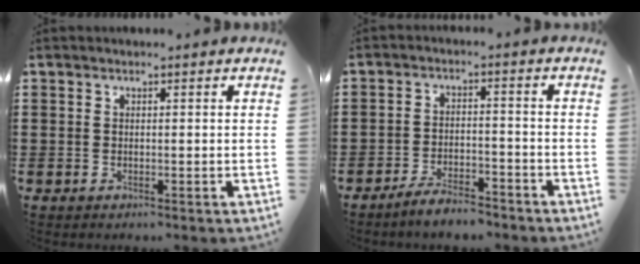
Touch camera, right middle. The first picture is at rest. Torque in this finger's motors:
{"motor_torque": [1.21, -0.21, 0.08, 0.06]}